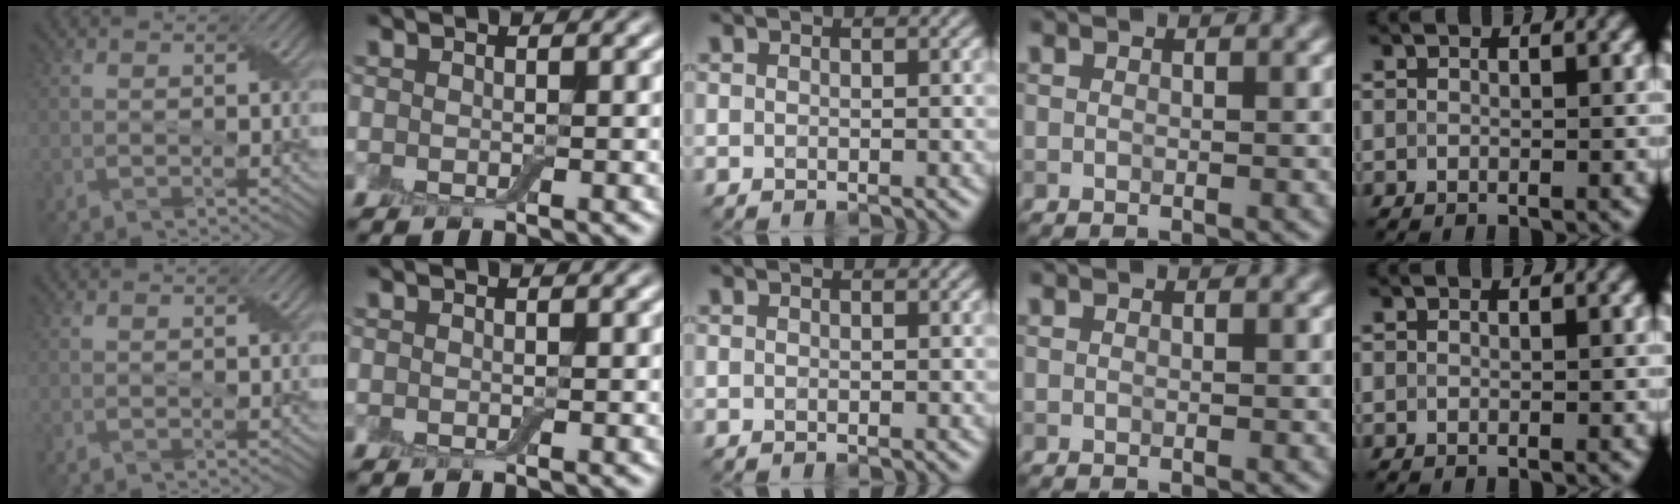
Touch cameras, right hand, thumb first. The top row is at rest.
{}